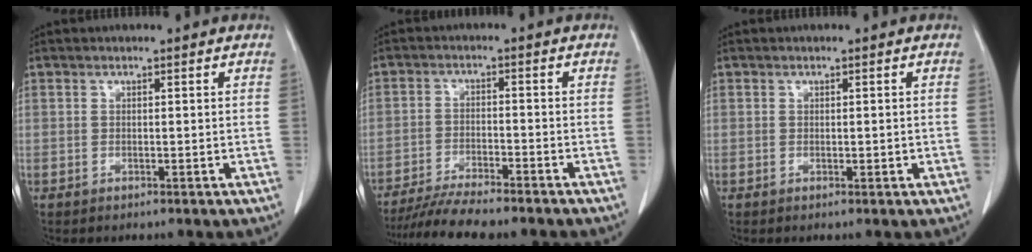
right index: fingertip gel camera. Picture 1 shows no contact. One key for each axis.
{"total": 10.3, "fx": -9.0, "fy": 0.8, "fz": 4.9, "tx": -0.076, "ty": -0.019, "tz": -0.142}
{"total": 0.8, "fx": 0.0, "fy": 0.5, "fz": 0.6, "tx": -0.008, "ty": 0.000, "tz": 0.004}